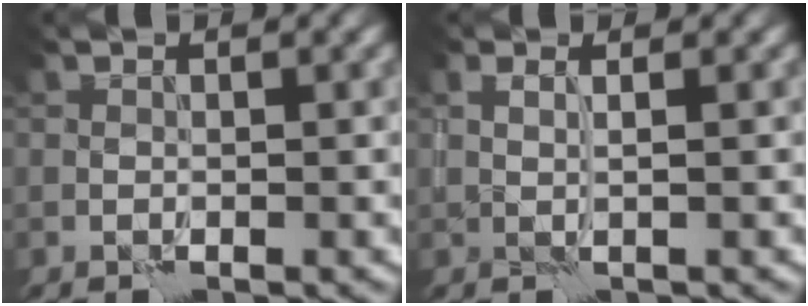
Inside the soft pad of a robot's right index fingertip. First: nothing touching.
{"total": 1.4, "force": [0.9, 0.3, 1.0], "torque": [-0.018, -0.002, 0.014]}